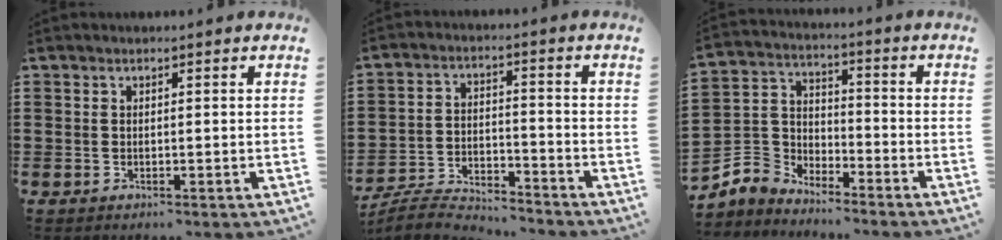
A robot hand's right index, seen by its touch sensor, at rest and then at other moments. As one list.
[{"total": 5.1, "force": [-5.1, 0.5, 0.8], "torque": [-0.030, 0.000, -0.104]}, {"total": 4.6, "force": [-3.7, 2.8, -0.1], "torque": [-0.040, -0.004, -0.085]}]